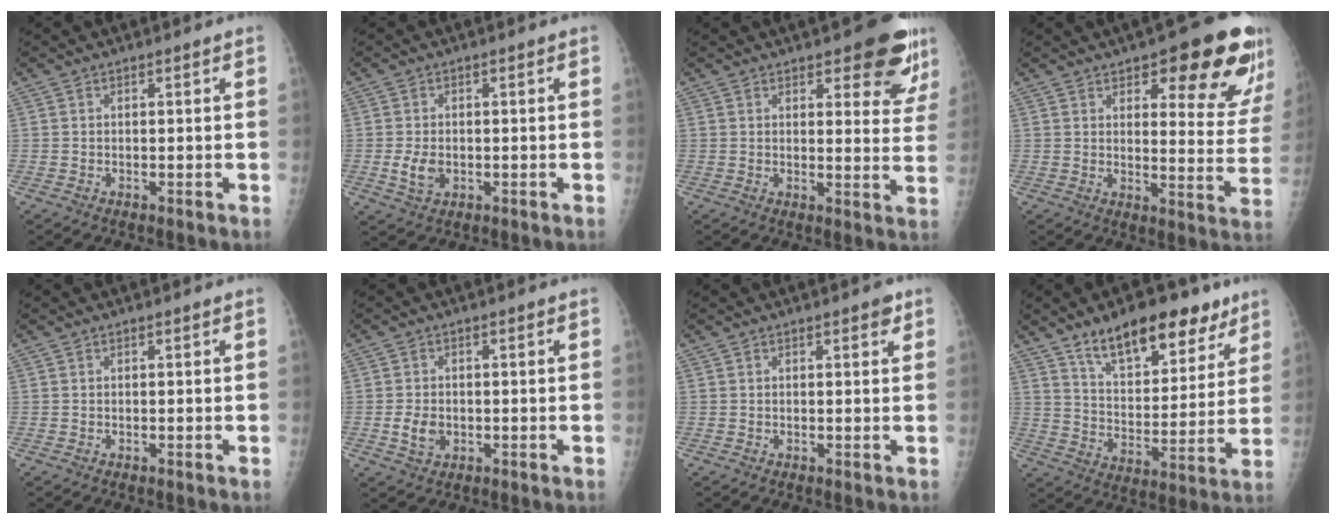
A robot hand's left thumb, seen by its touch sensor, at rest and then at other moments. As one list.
[{"total": 3.9, "force": [-0.7, 2.7, 2.8], "torque": [-0.051, -0.003, -0.008]}, {"total": 11.1, "force": [7.2, 4.2, 7.3], "torque": [-0.045, -0.038, 0.081]}, {"total": 17.8, "force": [10.1, 6.2, 13.3], "torque": [-0.123, -0.052, 0.124]}, {"total": 0.0}, {"total": 3.9, "force": [-0.7, 2.9, 2.5], "torque": [-0.039, 0.000, -0.009]}, {"total": 1.5, "force": [0.9, 0.6, 1.0], "torque": [-0.006, -0.002, 0.008]}, {"total": 18.5, "force": [12.3, 8.4, 11.0], "torque": [-0.115, -0.058, 0.198]}]